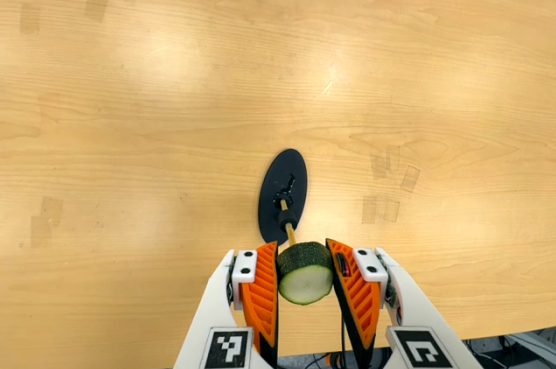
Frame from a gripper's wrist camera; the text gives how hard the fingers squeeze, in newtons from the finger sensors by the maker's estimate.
{"total": 10.3, "left": 9.8, "right": 10.7}